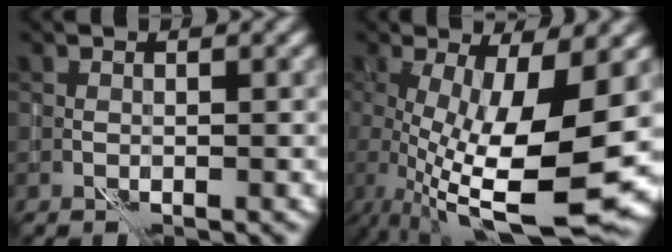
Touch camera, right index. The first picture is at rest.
{"total": 12.3, "force": [-1.8, 3.7, 11.6], "torque": [-0.200, -0.021, -0.022]}